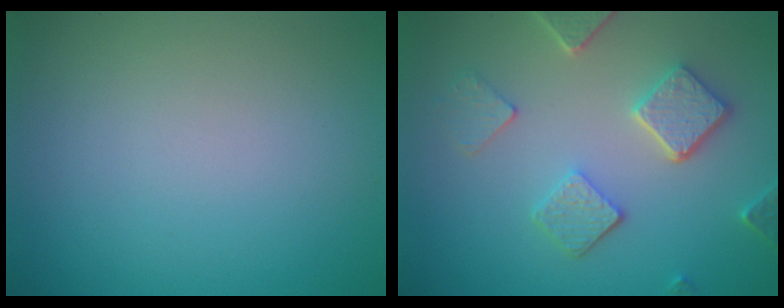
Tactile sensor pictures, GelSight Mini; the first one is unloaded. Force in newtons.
{"total": 4.4, "press": 3.7, "slide": 2.4}